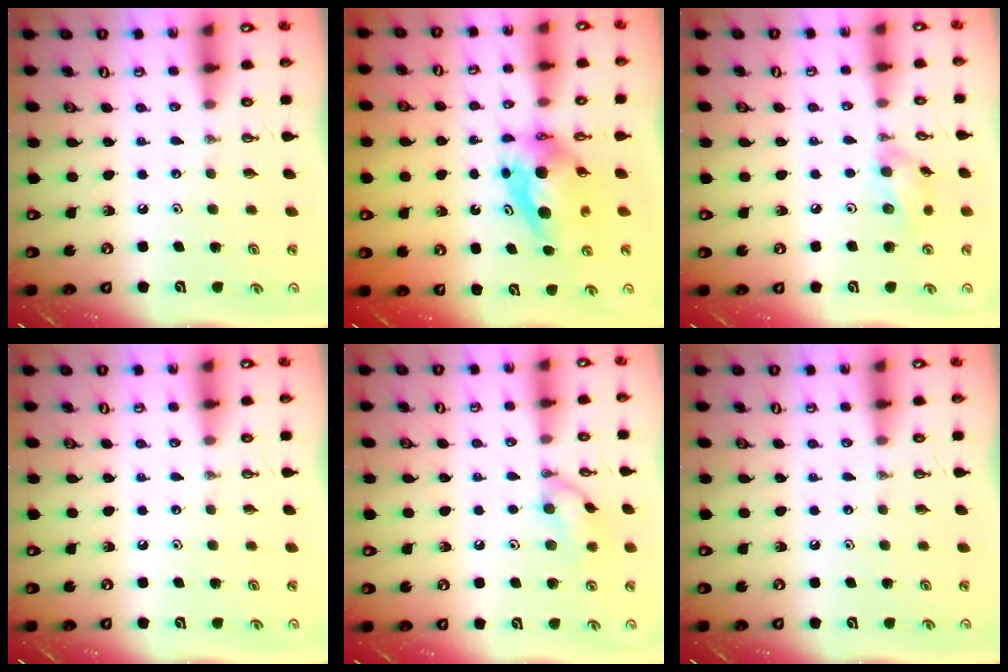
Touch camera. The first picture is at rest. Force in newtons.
{"total": 6.7, "press": 6.7, "slide": 0.7}
{"total": 9.8, "press": 9.5, "slide": 2.3}
{"total": 0.0}
{"total": 10.1, "press": 10.1, "slide": 0.1}
{"total": 0.0}